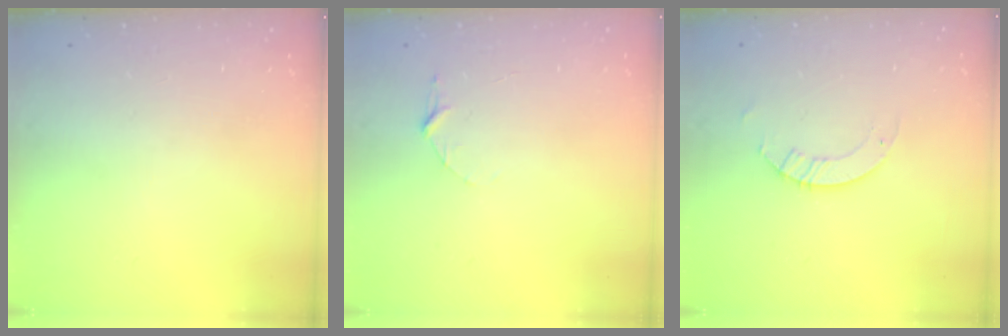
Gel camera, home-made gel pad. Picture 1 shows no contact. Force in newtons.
{"total": 4.7, "press": 4.7, "slide": 0.5}
{"total": 3.2, "press": 3.2, "slide": 0.2}